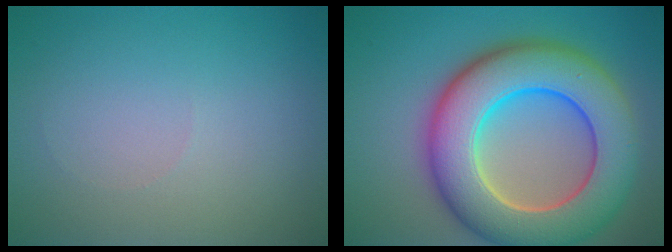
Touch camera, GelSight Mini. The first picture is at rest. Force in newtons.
{"total": 12.4, "press": 12.4, "slide": 0.8}